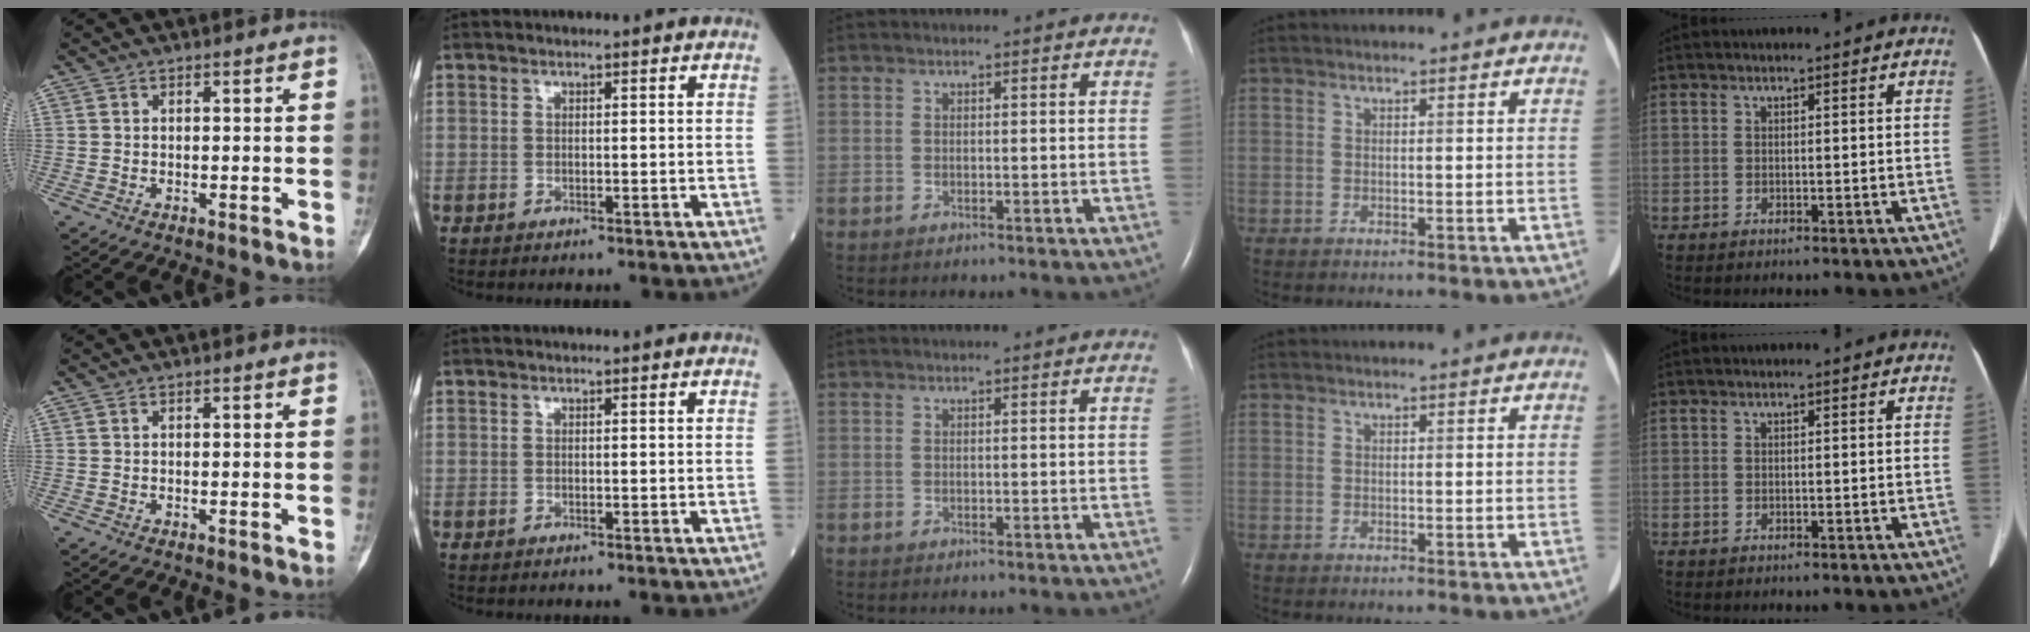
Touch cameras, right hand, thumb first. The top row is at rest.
{}